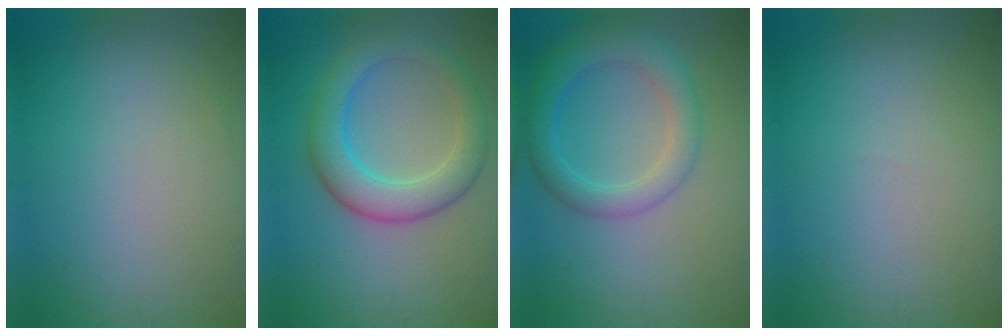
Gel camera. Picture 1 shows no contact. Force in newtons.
{"total": 5.7, "press": 5.7, "slide": 0.1}
{"total": 4.6, "press": 4.6, "slide": 0.2}
{"total": 0.0}